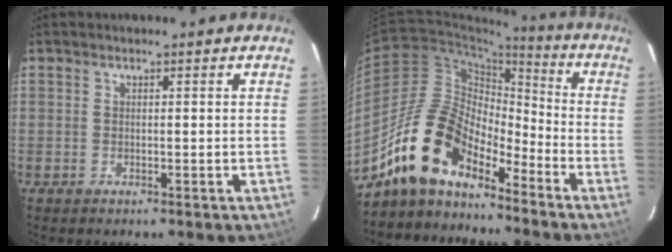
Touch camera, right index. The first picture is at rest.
{"total": 15.0, "force": [-11.8, 5.8, 7.2], "torque": [-0.127, 0.009, -0.229]}